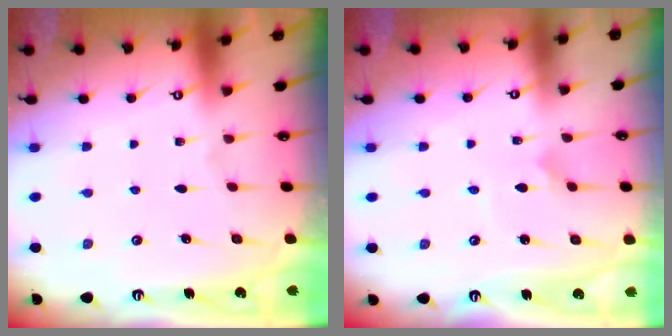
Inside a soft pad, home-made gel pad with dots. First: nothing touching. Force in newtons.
{"total": 2.3, "press": 2.3, "slide": 0.2}